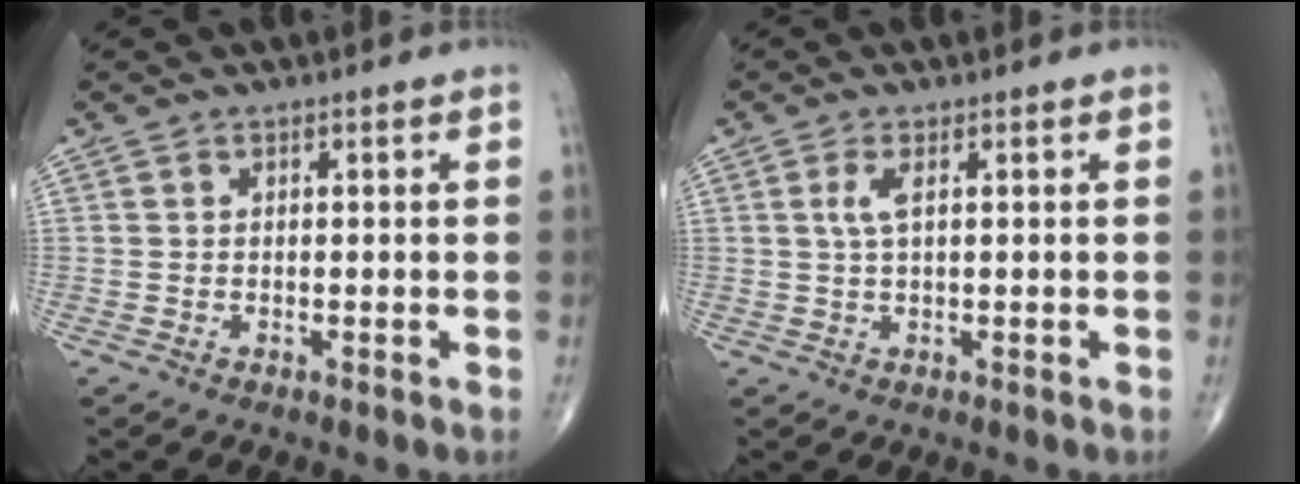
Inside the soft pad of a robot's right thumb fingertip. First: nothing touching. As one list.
[{"total": 2.4, "force": [0.7, 0.6, 2.2], "torque": [-0.059, 0.004, 0.018]}]